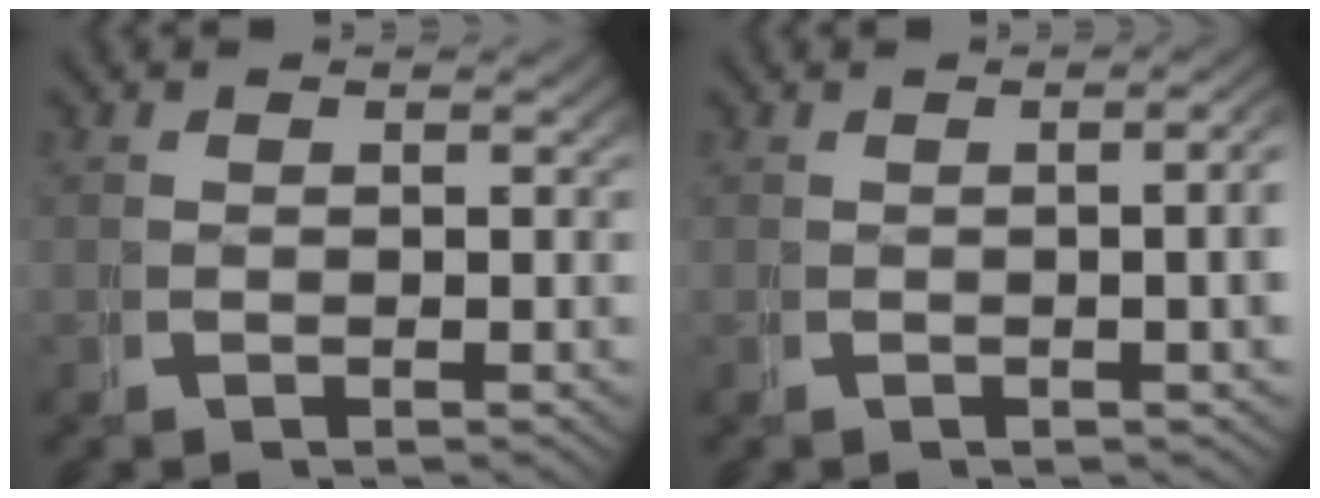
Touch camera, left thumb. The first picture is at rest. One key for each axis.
{"total": 3.7, "fx": 0.1, "fy": 1.1, "fz": 3.6, "tx": -0.038, "ty": 0.013, "tz": -0.004}